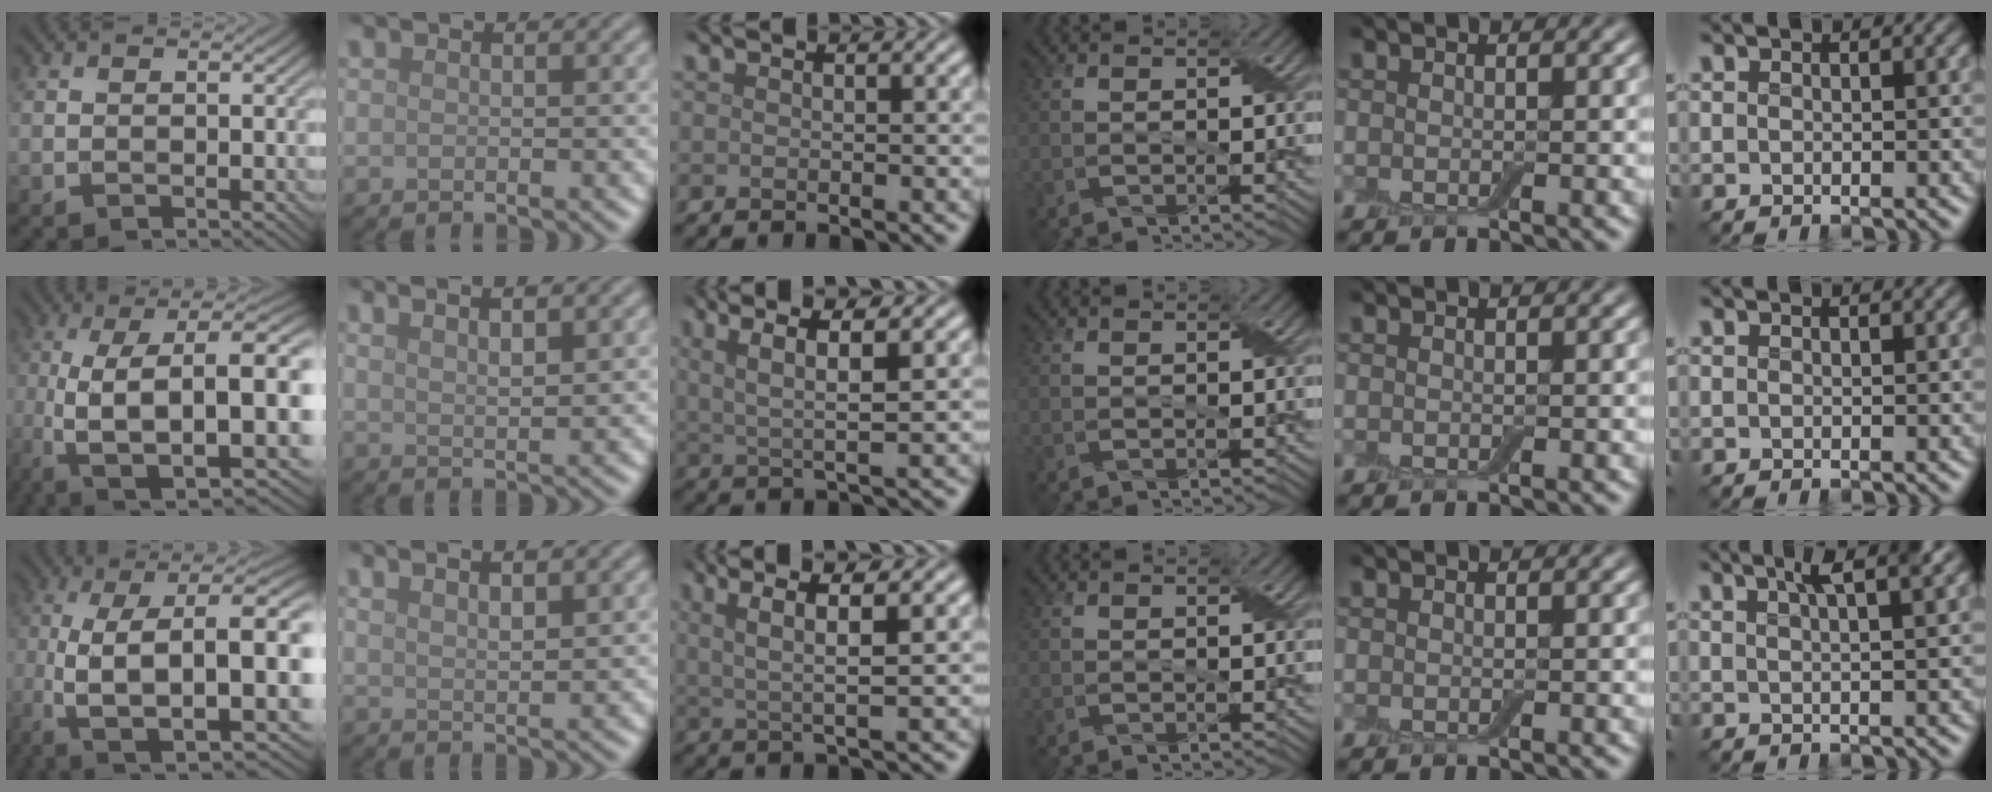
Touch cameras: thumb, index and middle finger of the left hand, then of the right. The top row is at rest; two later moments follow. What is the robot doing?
{"motion": "peel", "object": "bubble wrap"}